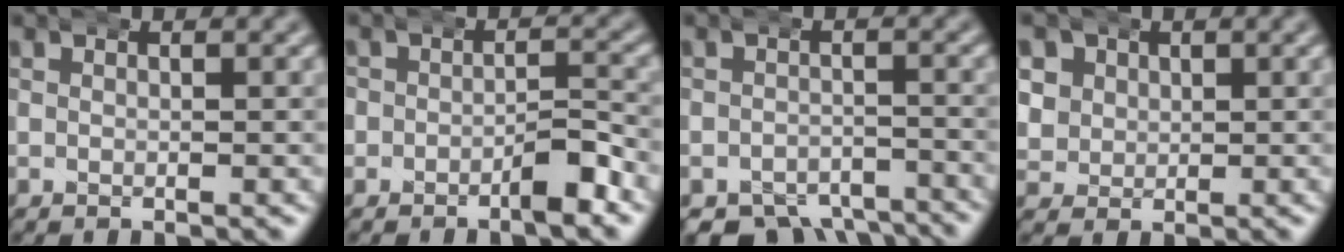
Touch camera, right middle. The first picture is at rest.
{"total": 2.7, "force": [-1.4, 1.6, 1.7], "torque": [-0.035, 0.002, -0.028]}
{"total": 8.2, "force": [-6.7, 4.2, 2.3], "torque": [-0.035, -0.028, -0.102]}
{"total": 4.8, "force": [0.8, 4.4, 1.7], "torque": [-0.058, -0.013, 0.017]}